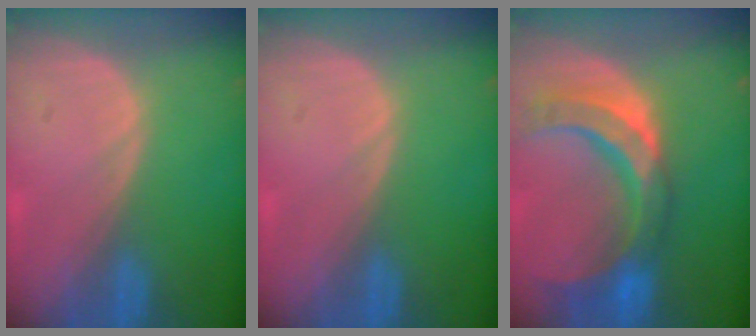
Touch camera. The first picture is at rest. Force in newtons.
{"total": 0.0}
{"total": 11.2, "press": 9.6, "slide": 5.9}